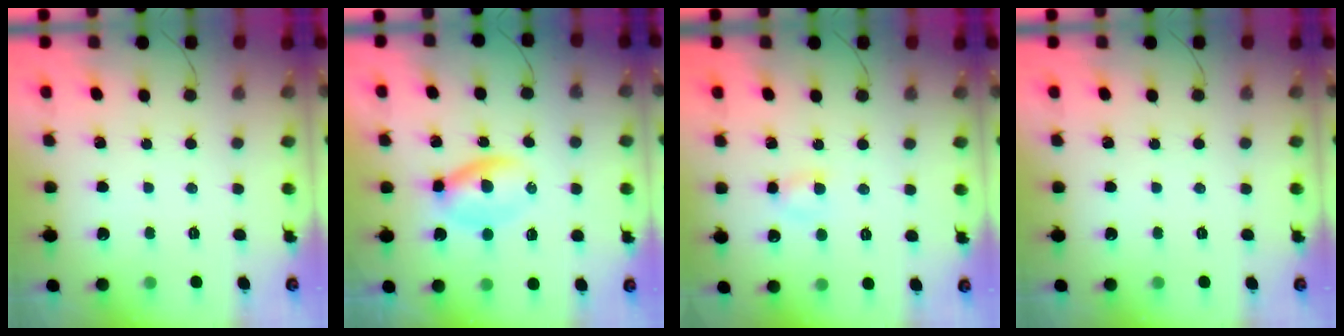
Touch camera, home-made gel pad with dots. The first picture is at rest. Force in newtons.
{"total": 3.7, "press": 3.6, "slide": 1.0}
{"total": 3.8, "press": 3.5, "slide": 1.3}
{"total": 0.0}